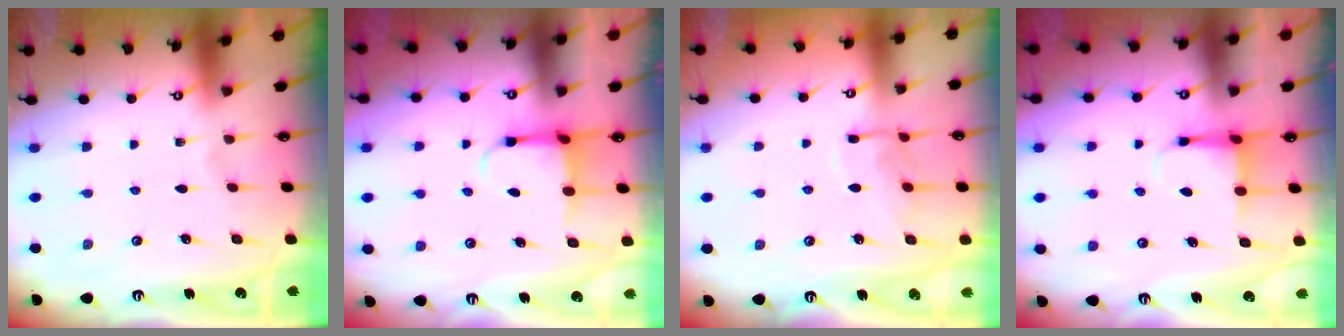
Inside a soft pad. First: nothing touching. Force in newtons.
{"total": 3.9, "press": 3.7, "slide": 1.2}
{"total": 8.7, "press": 8.7, "slide": 0.6}
{"total": 4.2, "press": 4.2, "slide": 0.8}